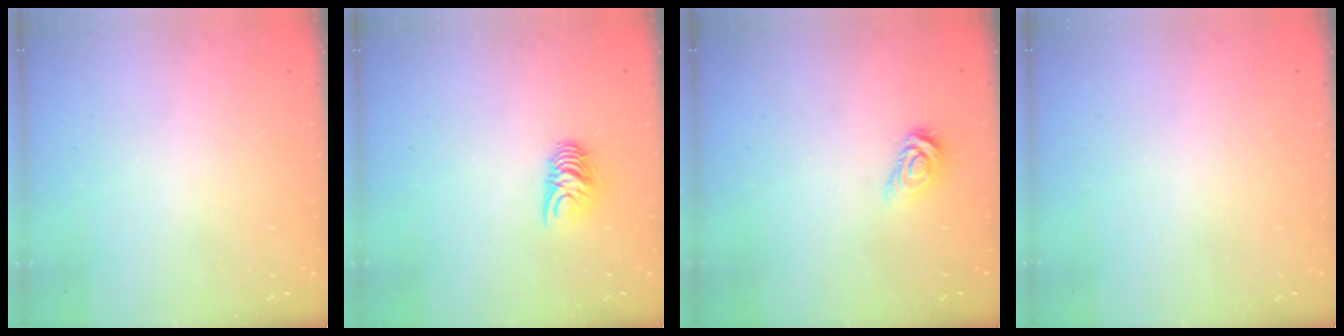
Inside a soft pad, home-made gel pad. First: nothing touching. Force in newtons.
{"total": 6.2, "press": 6.2, "slide": 0.4}
{"total": 4.4, "press": 4.4, "slide": 0.5}
{"total": 0.0}